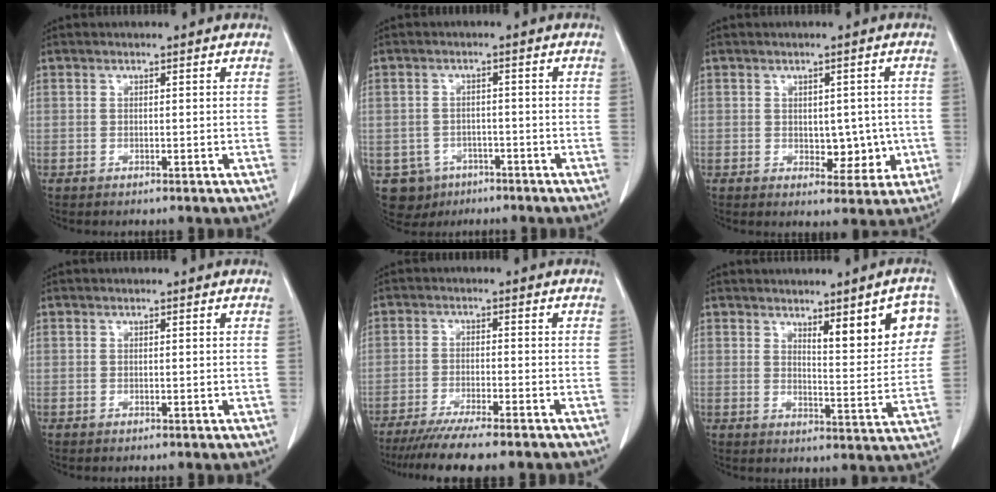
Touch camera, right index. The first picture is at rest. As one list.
[{"total": 5.5, "force": [-2.9, 4.7, 0.6], "torque": [-0.011, 0.007, -0.035]}, {"total": 5.2, "force": [-0.3, 3.2, 4.1], "torque": [-0.040, 0.004, 0.007]}, {"total": 0.0}, {"total": 12.8, "force": [-10.9, 0.5, 6.7], "torque": [-0.085, -0.029, -0.164]}, {"total": 9.4, "force": [4.4, 1.9, 8.1], "torque": [-0.097, -0.002, 0.061]}]